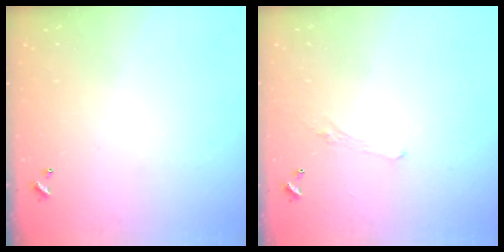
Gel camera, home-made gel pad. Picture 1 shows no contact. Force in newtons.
{"total": 1.8, "press": 1.7, "slide": 0.7}